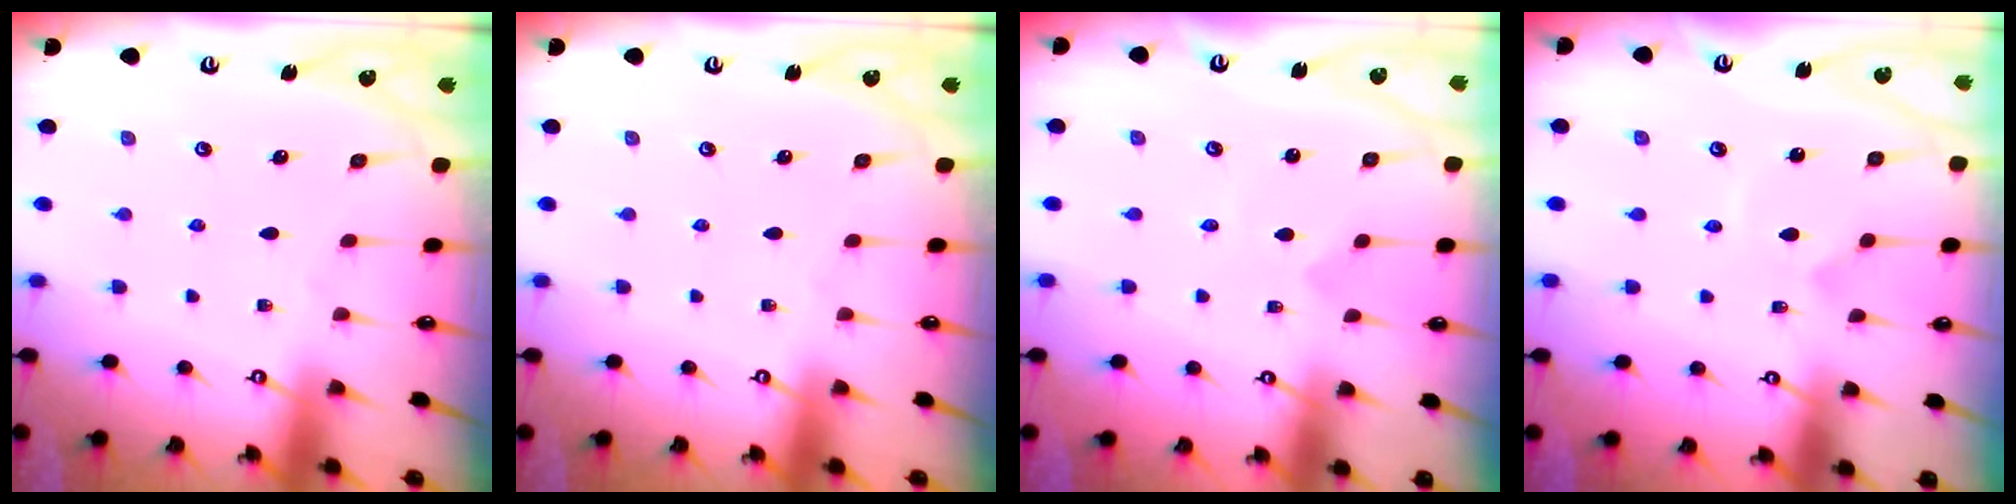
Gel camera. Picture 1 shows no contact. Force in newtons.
{"total": 0.0}
{"total": 0.0}
{"total": 1.6, "press": 1.6, "slide": 0.0}